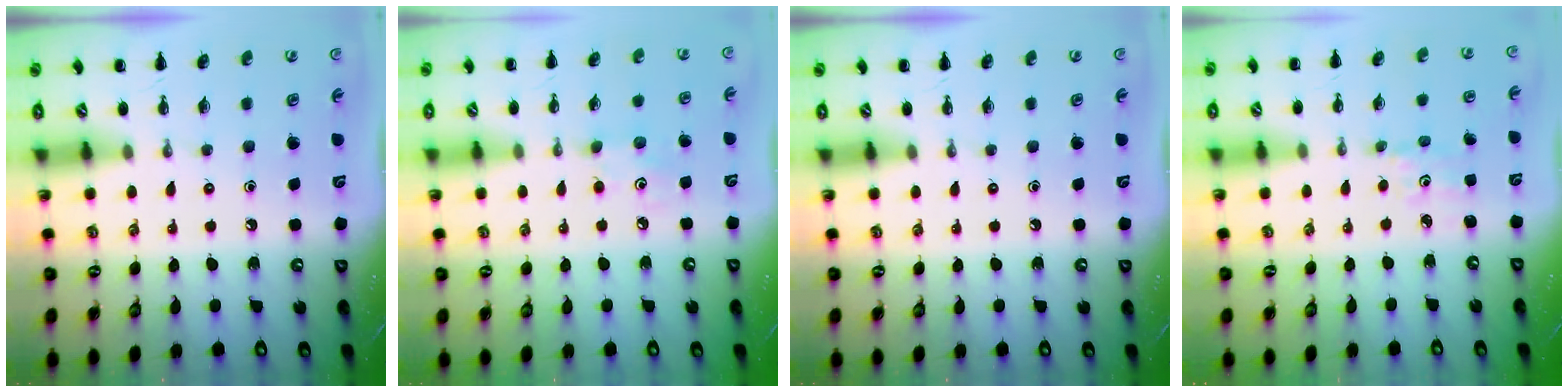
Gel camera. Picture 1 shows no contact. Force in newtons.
{"total": 3.8, "press": 3.7, "slide": 0.9}
{"total": 0.0}
{"total": 1.1, "press": 1.0, "slide": 0.3}